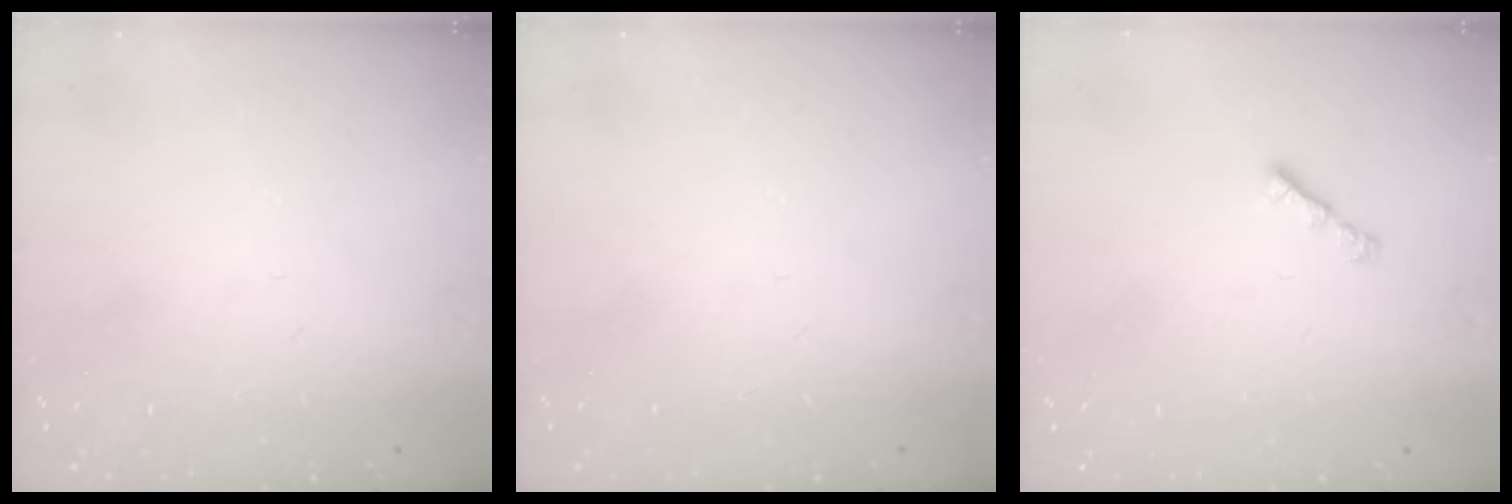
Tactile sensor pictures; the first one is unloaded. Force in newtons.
{"total": 0.0}
{"total": 1.9, "press": 1.8, "slide": 0.6}